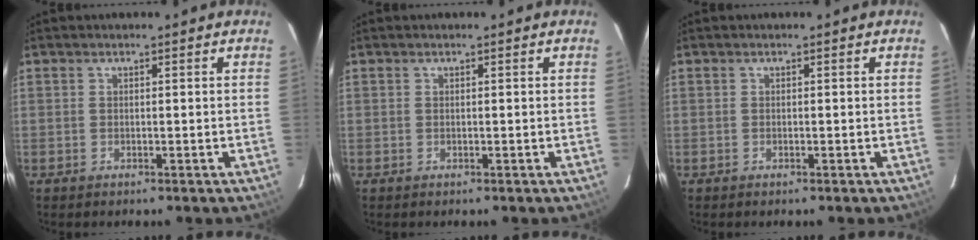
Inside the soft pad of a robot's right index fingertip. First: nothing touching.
{"total": 0.0}
{"total": 0.0}